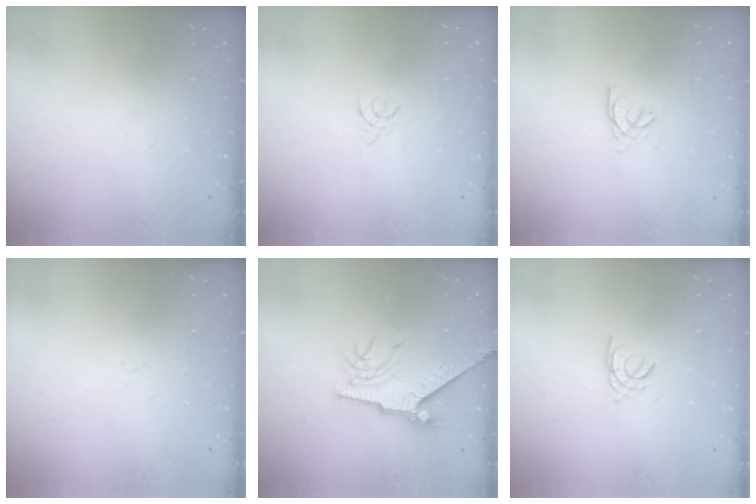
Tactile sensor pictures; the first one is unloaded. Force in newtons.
{"total": 1.8, "press": 1.7, "slide": 0.5}
{"total": 2.6, "press": 2.6, "slide": 0.3}
{"total": 0.9, "press": 0.9, "slide": 0.2}
{"total": 7.8, "press": 7.7, "slide": 0.9}
{"total": 1.6, "press": 1.5, "slide": 0.4}